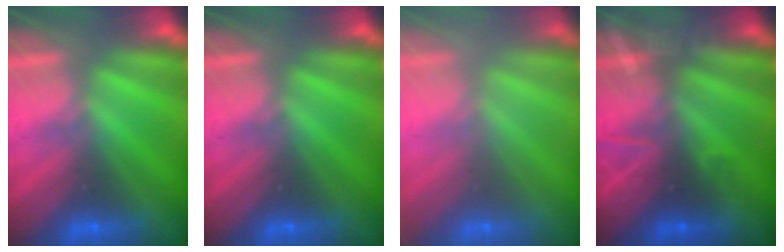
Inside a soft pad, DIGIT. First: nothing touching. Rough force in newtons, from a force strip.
{"total": 0.0}
{"total": 2.4}
{"total": 2.9}